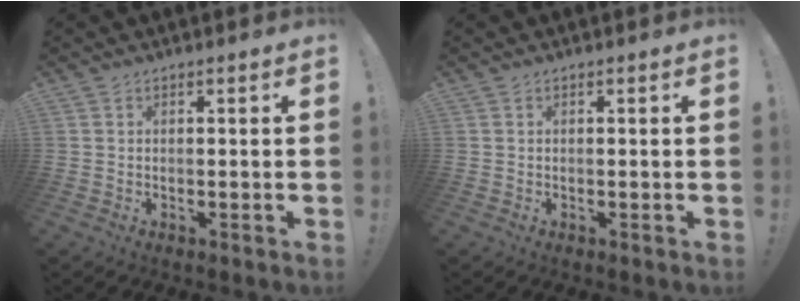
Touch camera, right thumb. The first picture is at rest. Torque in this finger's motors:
{"motor_torque": [0.00, 0.00, -0.25, 0.25, 0.02]}